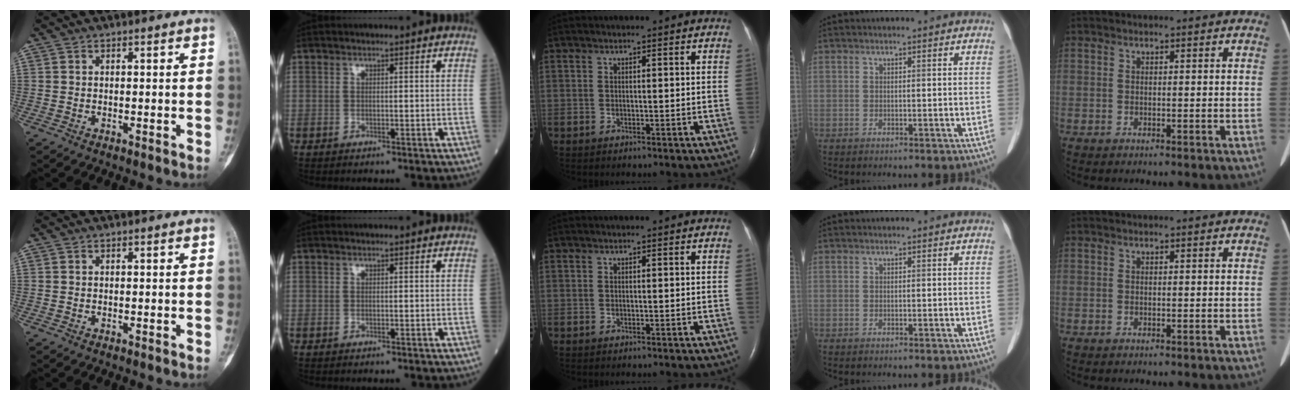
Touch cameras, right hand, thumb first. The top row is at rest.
{}